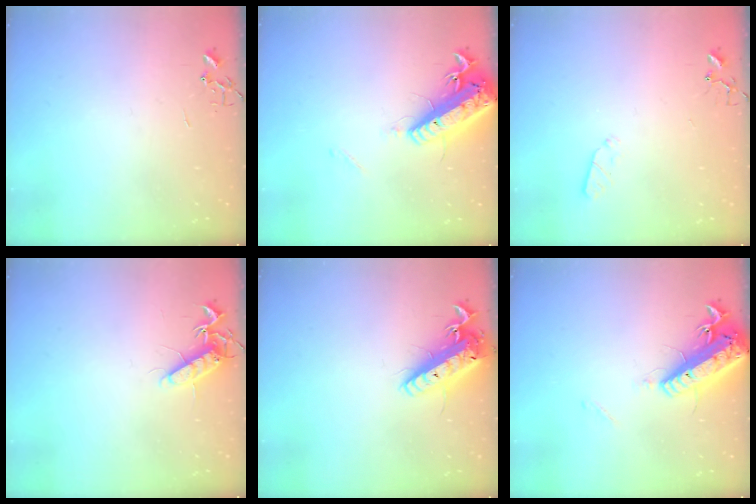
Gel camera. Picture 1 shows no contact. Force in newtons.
{"total": 18.1, "press": 17.7, "slide": 3.9}
{"total": 3.5, "press": 3.4, "slide": 0.5}
{"total": 11.1, "press": 11.1, "slide": 0.3}
{"total": 16.1, "press": 15.8, "slide": 3.2}
{"total": 18.1, "press": 17.7, "slide": 3.9}